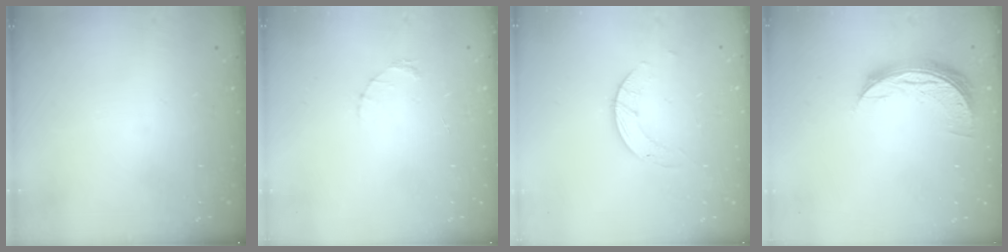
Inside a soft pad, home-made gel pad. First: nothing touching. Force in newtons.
{"total": 1.6, "press": 1.5, "slide": 0.3}
{"total": 2.8, "press": 2.8, "slide": 0.3}
{"total": 7.6, "press": 7.6, "slide": 0.7}